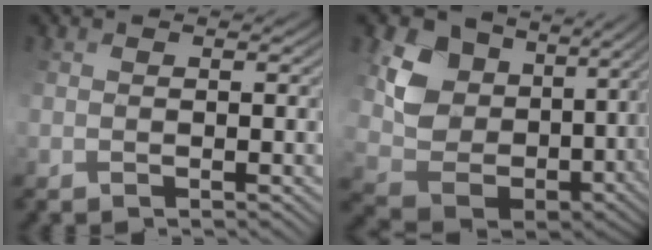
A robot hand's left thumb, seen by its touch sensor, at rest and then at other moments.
{"total": 12.8, "force": [5.2, 9.5, 6.8], "torque": [-0.163, -0.003, 0.117]}